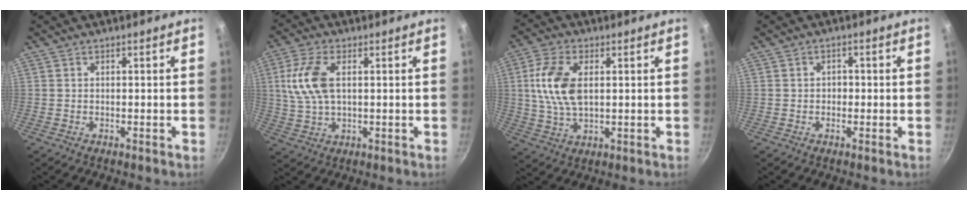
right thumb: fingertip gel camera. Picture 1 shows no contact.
{"total": 9.6, "force": [1.9, 5.0, 8.0], "torque": [-0.166, 0.008, 0.035]}
{"total": 10.6, "force": [1.8, 5.9, 8.7], "torque": [-0.168, 0.004, 0.033]}
{"total": 1.7, "force": [-0.2, 1.4, 0.9], "torque": [-0.008, 0.005, -0.005]}